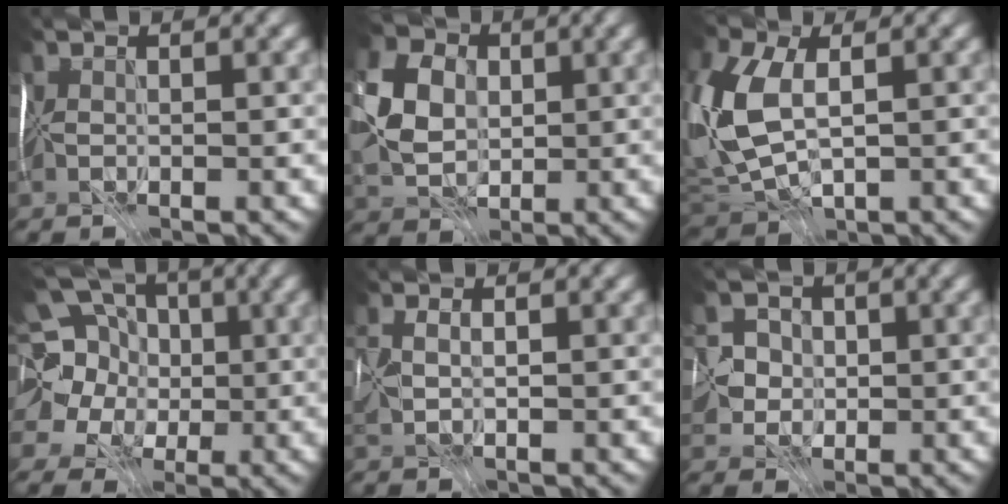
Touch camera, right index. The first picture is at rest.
{"total": 5.9, "force": [1.1, 4.6, 3.6], "torque": [-0.089, 0.011, 0.020]}
{"total": 7.9, "force": [0.5, 4.7, 6.4], "torque": [-0.170, 0.000, 0.010]}
{"total": 10.1, "force": [3.0, 8.9, 3.8], "torque": [-0.110, 0.036, 0.021]}
{"total": 0.6, "force": [0.6, -0.1, -0.1], "torque": [0.012, 0.009, 0.021]}
{"total": 2.3, "force": [0.2, 2.3, -0.2], "torque": [0.036, 0.022, -0.007]}